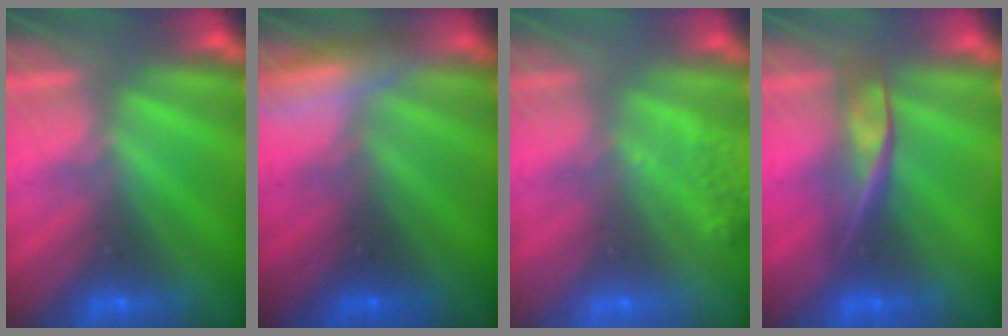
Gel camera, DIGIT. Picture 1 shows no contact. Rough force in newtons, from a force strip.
{"total": 2.8}
{"total": 6.5}
{"total": 2.4}